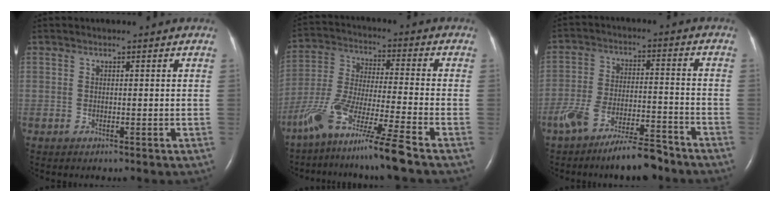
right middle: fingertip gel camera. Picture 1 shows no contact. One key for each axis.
{"total": 12.2, "fx": -8.9, "fy": -1.2, "fz": 8.3, "tx": -0.176, "ty": -0.031, "tz": -0.169}
{"total": 10.2, "fx": -8.0, "fy": 2.3, "fz": 5.8, "tx": -0.111, "ty": 0.002, "tz": -0.140}